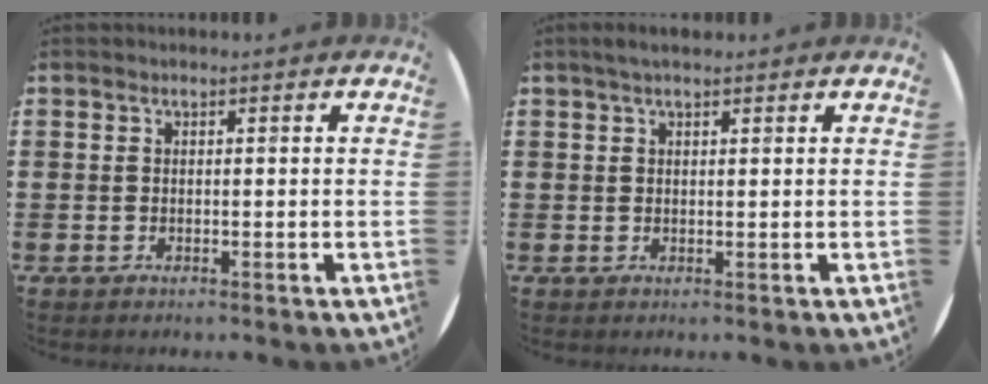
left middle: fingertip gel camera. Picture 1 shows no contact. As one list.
[{"total": 1.5, "force": [1.1, 0.4, 0.9], "torque": [-0.020, 0.004, 0.020]}]